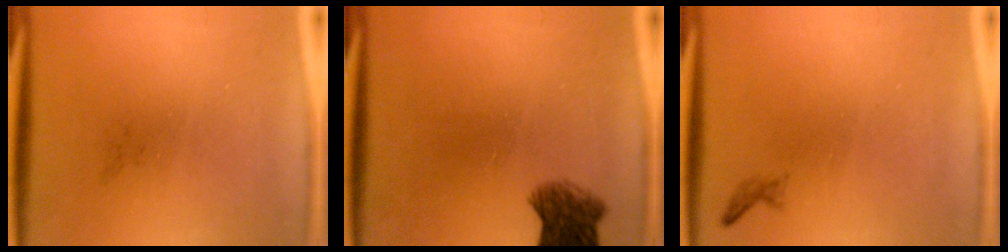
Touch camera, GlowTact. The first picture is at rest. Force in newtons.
{"total": 5.0}
{"total": 0.6}